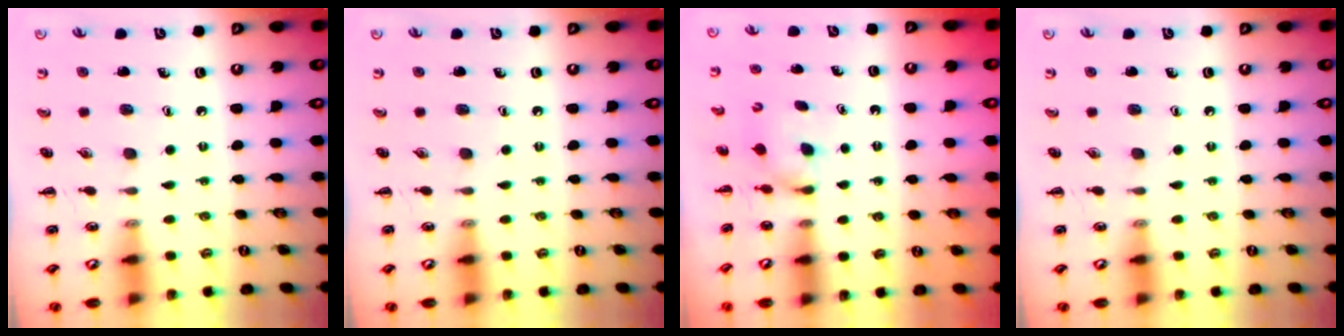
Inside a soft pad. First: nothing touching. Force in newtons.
{"total": 0.0}
{"total": 1.8, "press": 1.5, "slide": 0.9}
{"total": 0.0}